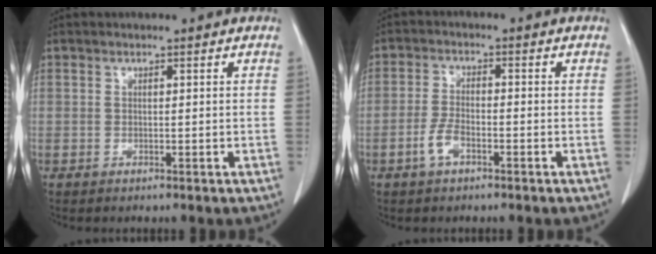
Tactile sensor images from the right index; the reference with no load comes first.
{"total": 3.7, "force": [-1.9, 1.3, 2.9], "torque": [-0.062, 0.002, -0.037]}